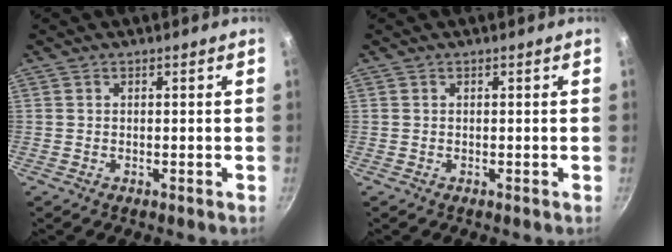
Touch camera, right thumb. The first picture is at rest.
{"total": 0.0}